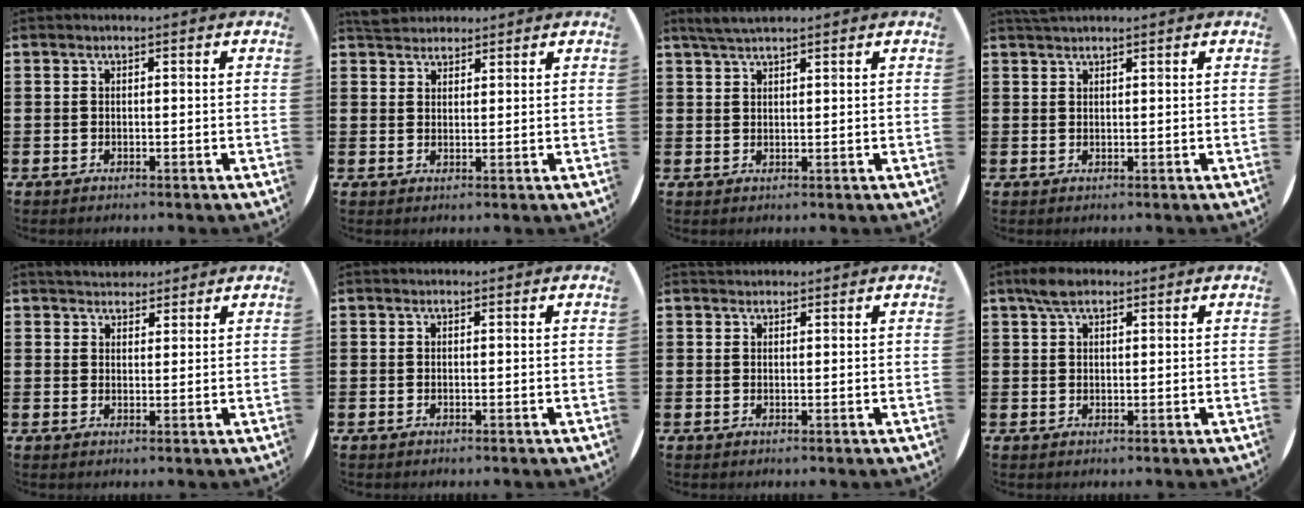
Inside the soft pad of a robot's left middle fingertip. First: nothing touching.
{"total": 3.1, "force": [3.0, 0.9, 0.1], "torque": [-0.001, -0.003, 0.056]}
{"total": 2.9, "force": [2.5, 0.4, 1.3], "torque": [-0.030, 0.004, 0.046]}
{"total": 1.3, "force": [1.3, 0.2, 0.2], "torque": [-0.005, 0.003, 0.023]}
{"total": 3.0, "force": [2.9, 0.8, 0.1], "torque": [0.001, -0.007, 0.054]}
{"total": 0.0}
{"total": 1.1, "force": [1.0, 0.3, -0.1], "torque": [0.010, -0.001, 0.018]}
{"total": 3.2, "force": [2.4, 1.3, 1.7], "torque": [-0.031, 0.005, 0.041]}